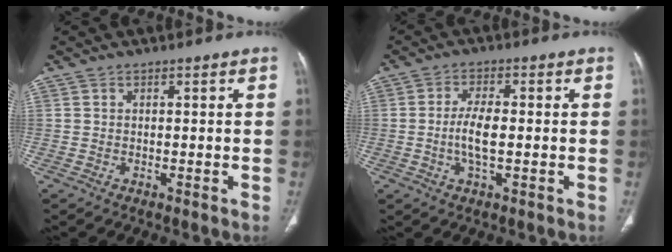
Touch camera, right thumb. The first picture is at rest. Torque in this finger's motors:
{"motor_torque": [-0.34, 0.36, -0.10, 0.09, 0.03]}